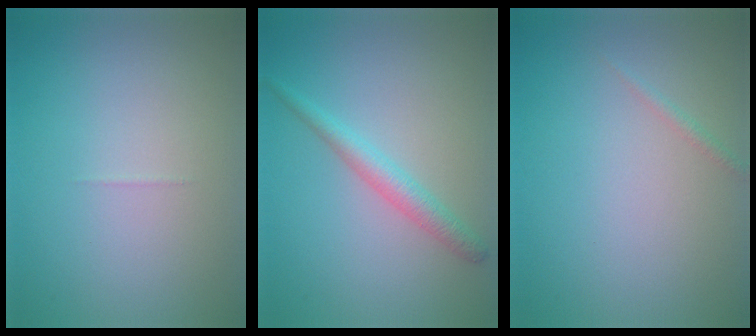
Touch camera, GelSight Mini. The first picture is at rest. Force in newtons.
{"total": 2.4, "press": 2.4, "slide": 0.1}
{"total": 0.6, "press": 0.6, "slide": 0.0}